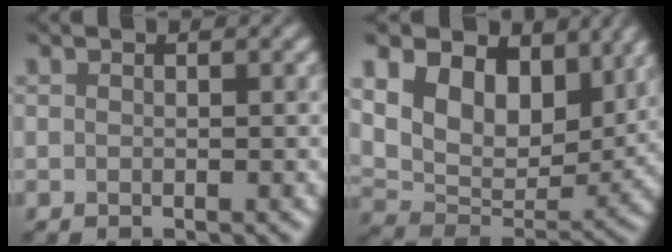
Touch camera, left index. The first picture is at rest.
{"total": 10.6, "force": [4.8, 7.0, 6.3], "torque": [-0.120, -0.006, 0.078]}